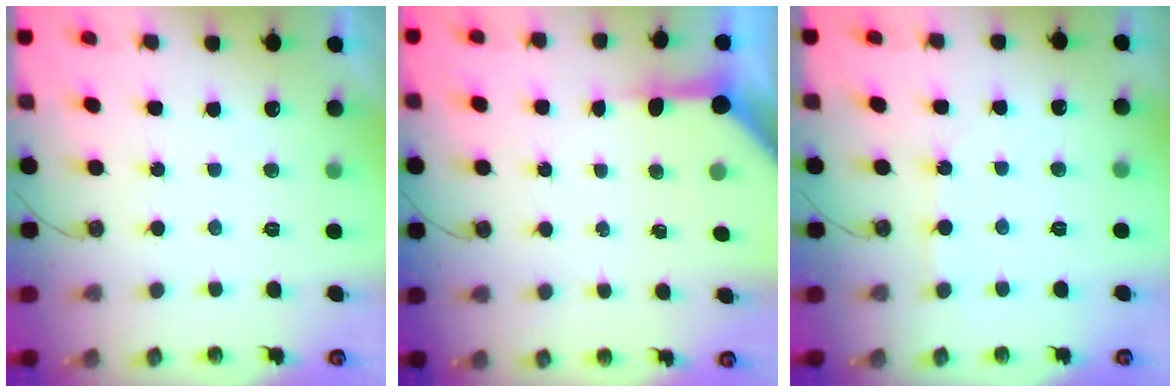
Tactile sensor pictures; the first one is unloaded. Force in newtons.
{"total": 6.4, "press": 6.4, "slide": 0.6}
{"total": 2.9, "press": 2.9, "slide": 0.4}